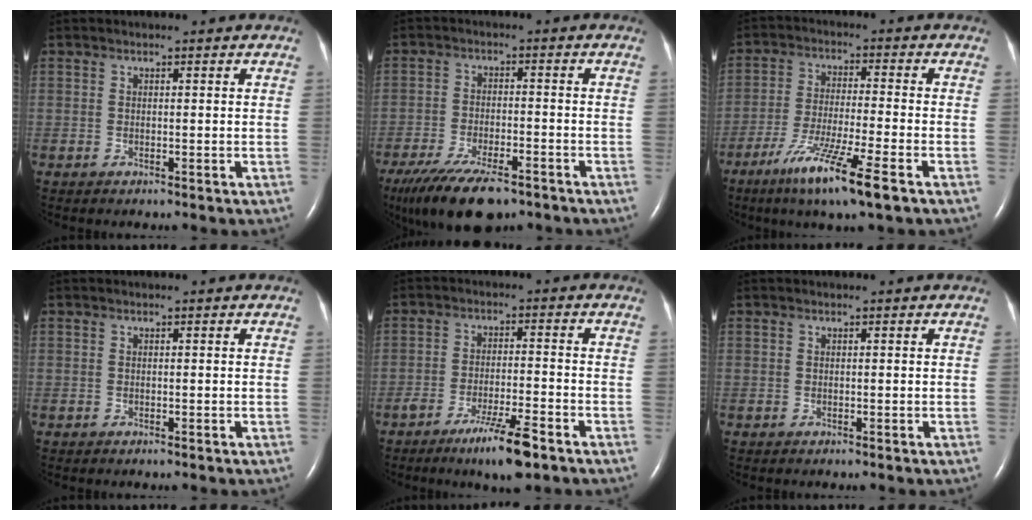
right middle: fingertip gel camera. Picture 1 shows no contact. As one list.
[{"total": 14.0, "force": [-10.1, 4.7, 8.5], "torque": [-0.169, -0.028, -0.166]}, {"total": 11.4, "force": [-6.6, -0.1, 9.3], "torque": [-0.177, -0.033, -0.117]}, {"total": 0.0}, {"total": 7.7, "force": [-5.1, 0.6, 5.8], "torque": [-0.102, -0.013, -0.085]}, {"total": 0.0}]